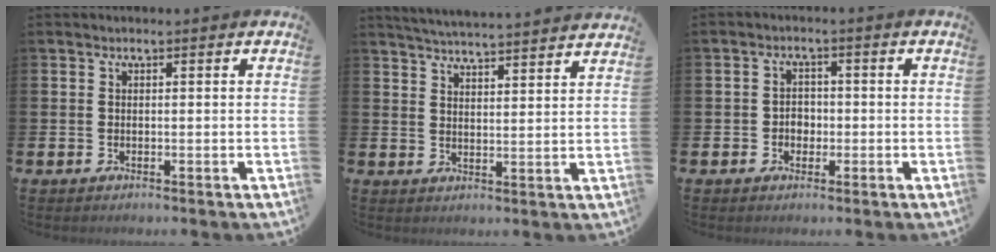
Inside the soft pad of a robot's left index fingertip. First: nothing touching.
{"total": 4.8, "force": [4.8, -0.5, 0.2], "torque": [-0.025, -0.034, 0.085]}
{"total": 2.4, "force": [-0.5, 2.1, 1.1], "torque": [-0.007, 0.001, -0.017]}